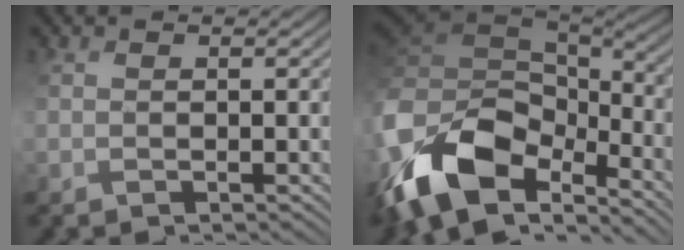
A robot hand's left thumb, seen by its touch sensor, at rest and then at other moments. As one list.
[{"total": 15.1, "force": [-6.8, 8.7, 10.2], "torque": [-0.264, -0.026, -0.114]}]